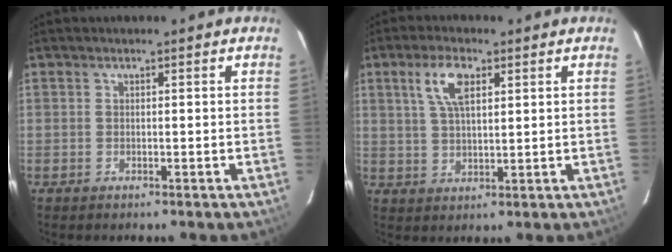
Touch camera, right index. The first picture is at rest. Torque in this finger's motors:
{"motor_torque": [0.86, 0.37, 0.27, 0.07]}